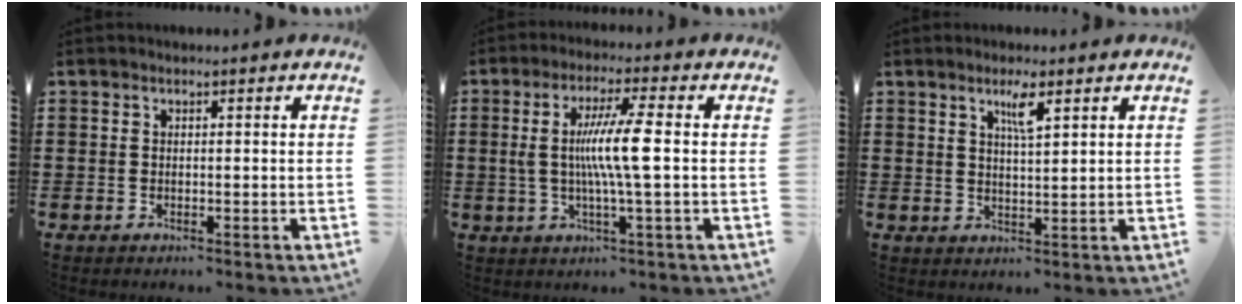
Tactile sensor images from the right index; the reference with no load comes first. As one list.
[{"total": 8.1, "force": [0.0, -0.2, 8.1], "torque": [-0.161, -0.009, -0.013]}, {"total": 3.5, "force": [2.1, 0.5, 2.7], "torque": [-0.051, 0.001, 0.032]}]